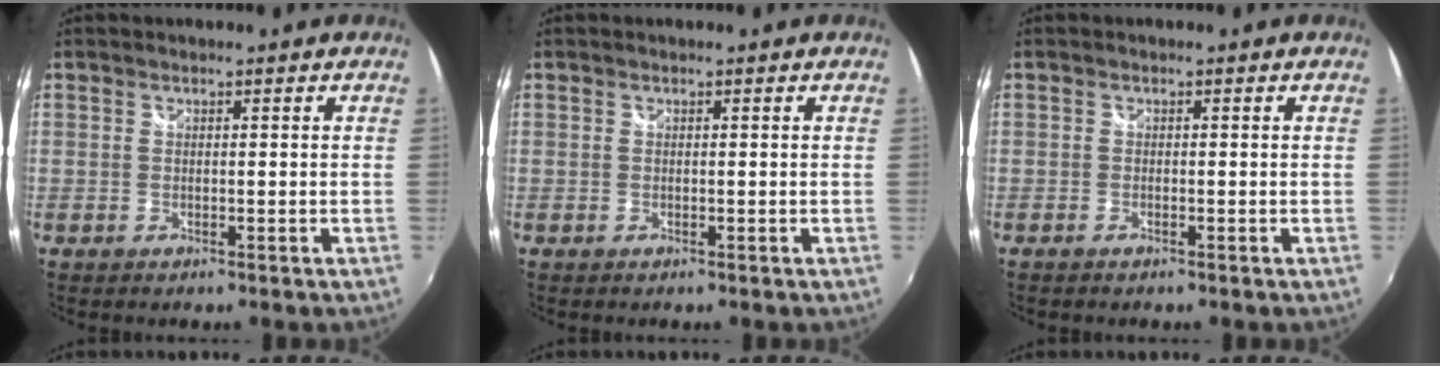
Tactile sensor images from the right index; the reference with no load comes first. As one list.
[{"total": 0.0}, {"total": 0.7, "force": [-0.6, 0.3, 0.3], "torque": [-0.007, -0.003, -0.014]}]